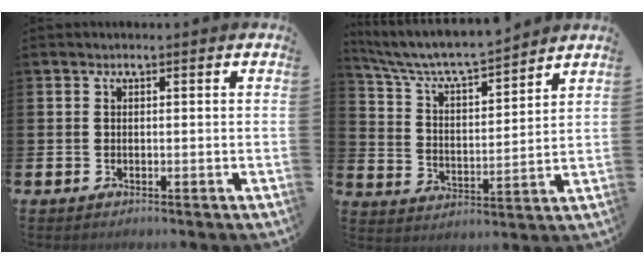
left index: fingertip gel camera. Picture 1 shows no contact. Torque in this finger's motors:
{"motor_torque": [0.05, -0.57, 0.70, 0.21]}